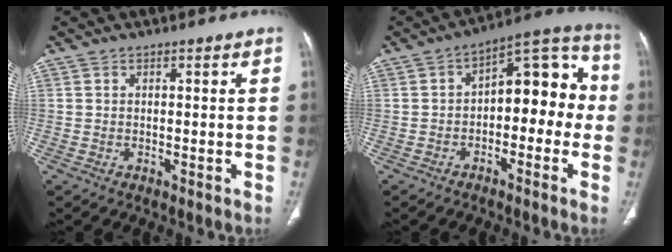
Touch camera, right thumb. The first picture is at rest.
{"total": 13.6, "force": [-1.2, 7.9, 11.0], "torque": [-0.098, 0.056, -0.030]}